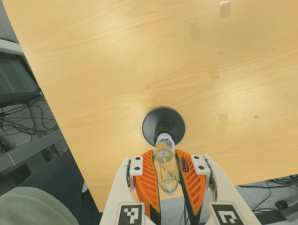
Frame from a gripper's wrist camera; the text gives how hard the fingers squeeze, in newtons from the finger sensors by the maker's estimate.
{"total": 21.1, "left": 23.1, "right": 19.2}